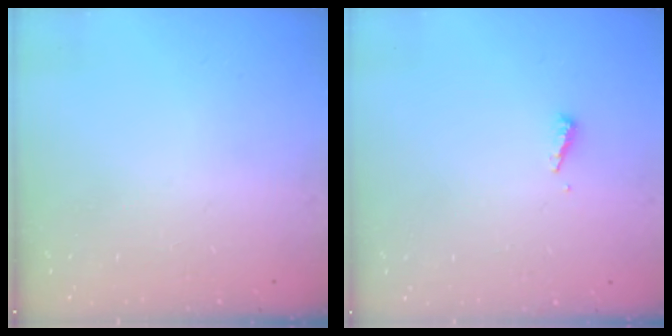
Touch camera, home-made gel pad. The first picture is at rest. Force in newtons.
{"total": 4.0, "press": 4.0, "slide": 0.4}